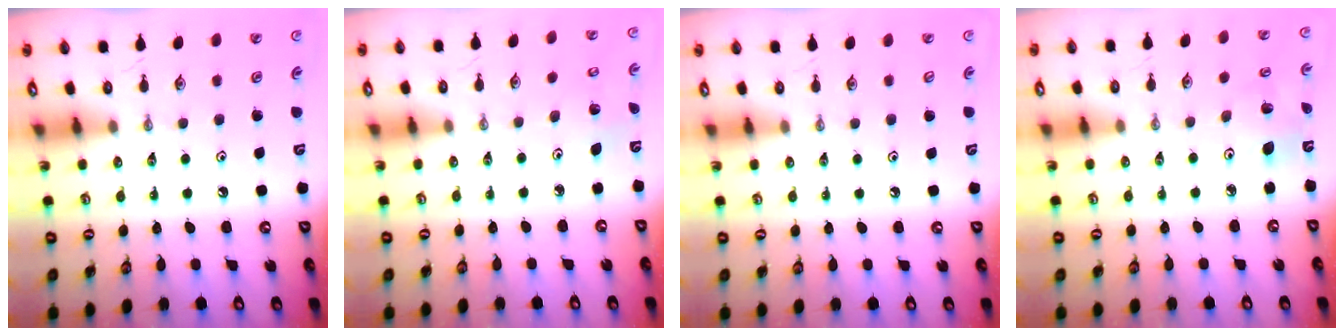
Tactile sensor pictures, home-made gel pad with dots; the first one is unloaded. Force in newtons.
{"total": 2.2, "press": 2.2, "slide": 0.2}
{"total": 1.0, "press": 0.2, "slide": 1.0}
{"total": 5.7, "press": 5.5, "slide": 1.5}